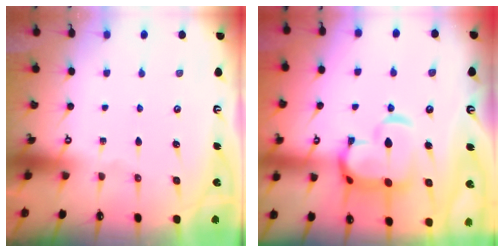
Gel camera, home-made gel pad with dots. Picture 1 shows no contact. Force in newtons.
{"total": 9.0, "press": 8.9, "slide": 1.4}